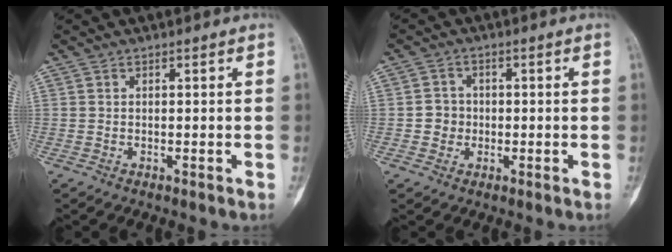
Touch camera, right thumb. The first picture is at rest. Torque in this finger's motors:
{"motor_torque": [0.72, 0.57, 0.30, -0.44, 0.08]}